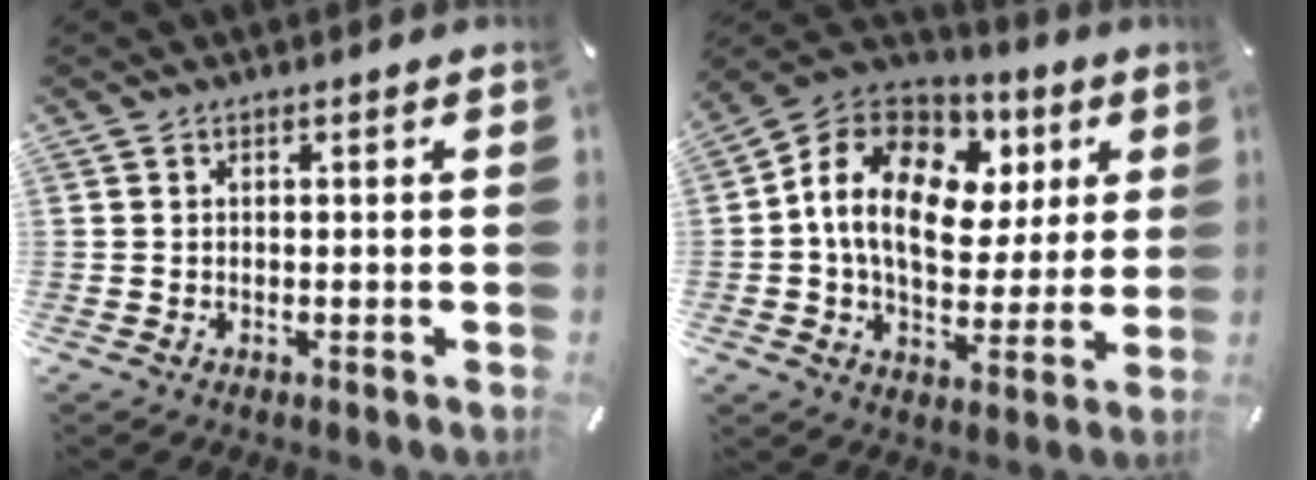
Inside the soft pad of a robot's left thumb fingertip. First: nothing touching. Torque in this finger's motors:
{"motor_torque": [2.41, 2.60, 2.28, -0.48, 0.22]}